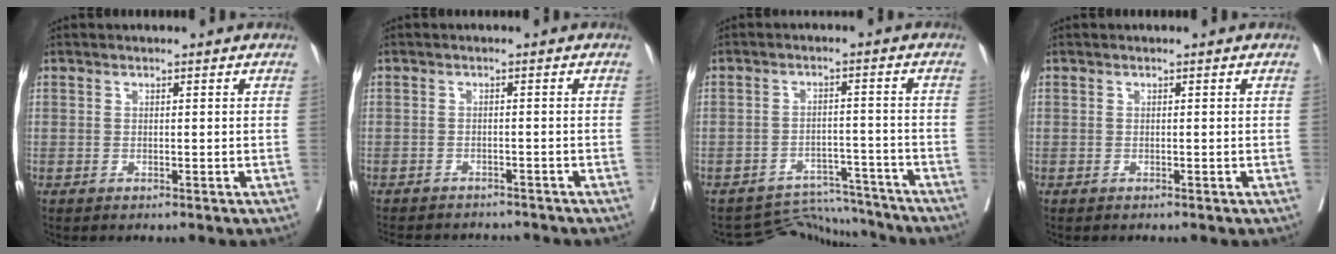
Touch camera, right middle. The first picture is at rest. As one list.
[{"total": 9.2, "force": [-8.6, 2.2, 2.3], "torque": [-0.039, 0.001, -0.110]}, {"total": 8.1, "force": [-7.8, 1.1, -1.9], "torque": [0.028, 0.025, -0.112]}, {"total": 0.0}]